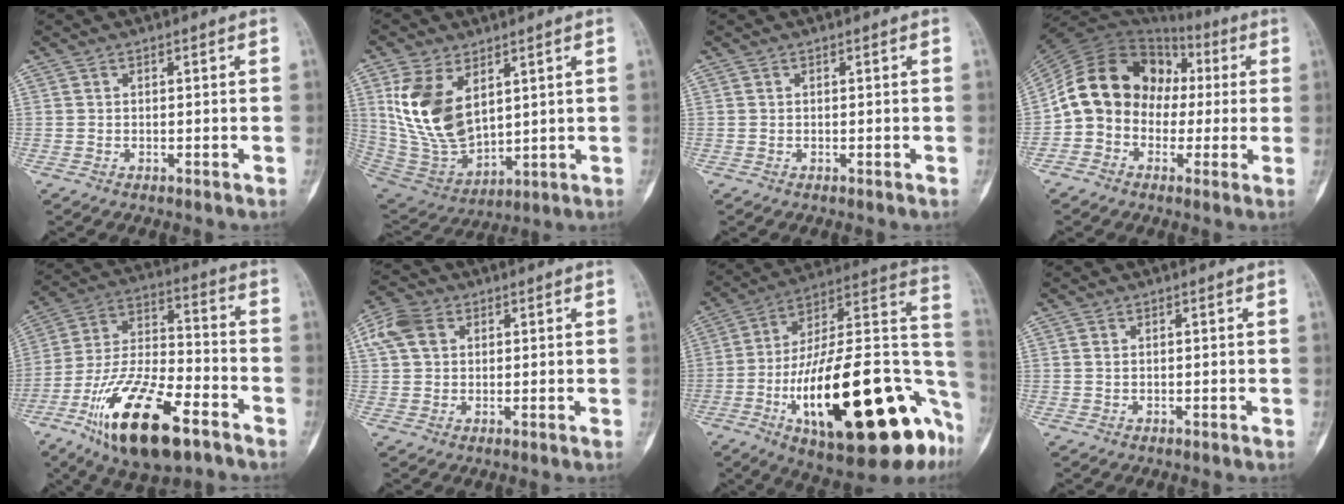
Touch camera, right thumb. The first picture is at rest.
{"total": 15.5, "force": [5.3, 9.2, 11.3], "torque": [-0.203, -0.028, 0.127]}
{"total": 0.0}
{"total": 16.1, "force": [0.4, 13.1, 9.3], "torque": [-0.147, 0.045, 0.006]}
{"total": 22.1, "force": [-12.0, 8.6, 16.5], "torque": [-0.316, 0.056, -0.211]}
{"total": 6.9, "force": [2.4, 5.1, 4.0], "torque": [-0.079, 0.012, 0.041]}
{"total": 35.9, "force": [-12.6, 12.6, 31.2], "torque": [-0.404, 0.050, -0.184]}
{"total": 0.6, "force": [0.2, 0.3, 0.4], "torque": [-0.008, 0.001, 0.007]}